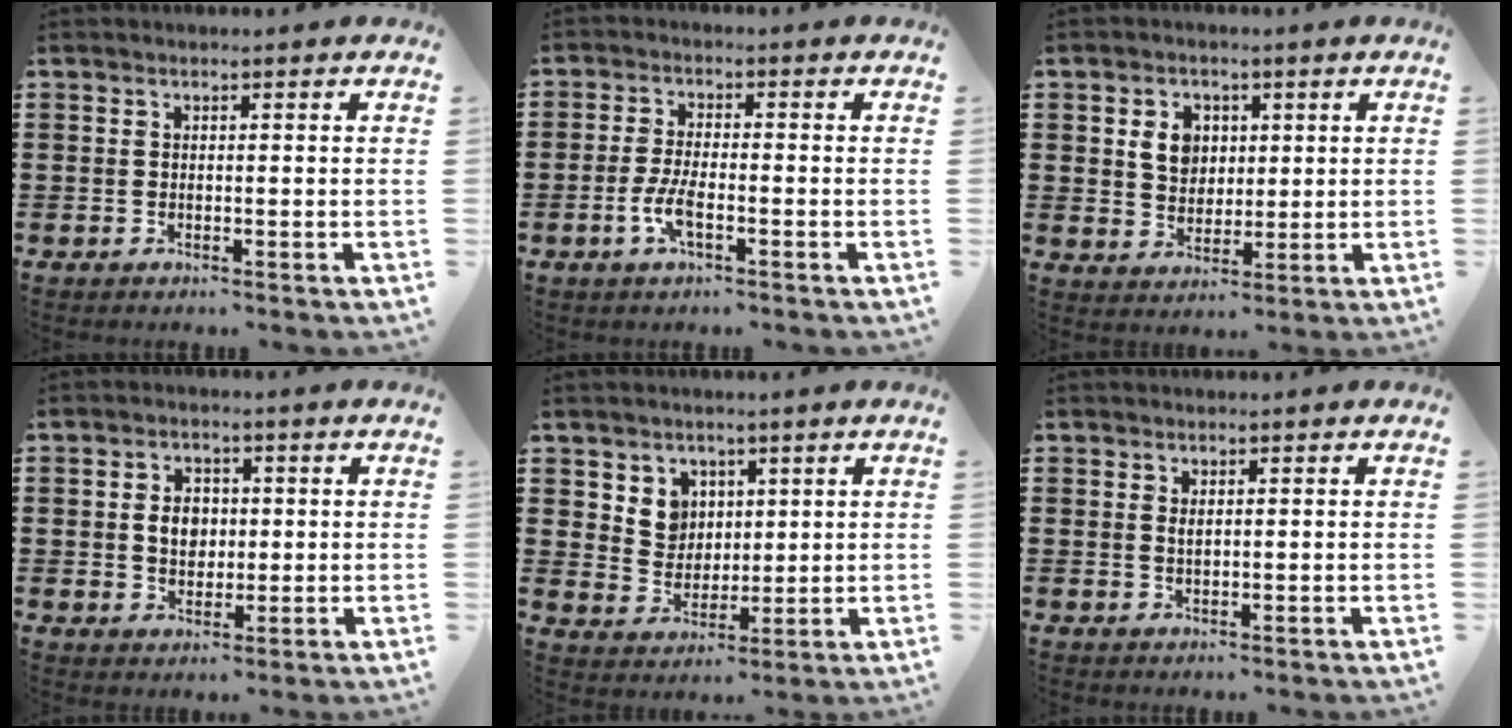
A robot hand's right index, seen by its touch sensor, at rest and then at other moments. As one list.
[{"total": 4.1, "force": [-1.5, 1.1, 3.6], "torque": [-0.082, -0.007, -0.031]}, {"total": 5.2, "force": [1.5, 4.3, 2.5], "torque": [-0.057, 0.012, 0.024]}, {"total": 4.3, "force": [0.2, 3.2, 2.8], "torque": [-0.055, 0.009, 0.000]}, {"total": 5.4, "force": [2.7, 4.6, 0.7], "torque": [-0.032, 0.007, 0.049]}, {"total": 1.0, "force": [0.4, 0.4, 0.8], "torque": [-0.018, 0.003, 0.007]}]